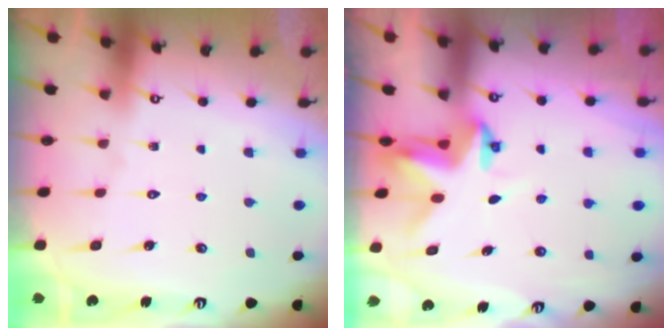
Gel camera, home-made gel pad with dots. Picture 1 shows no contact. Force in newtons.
{"total": 3.6, "press": 3.6, "slide": 0.0}